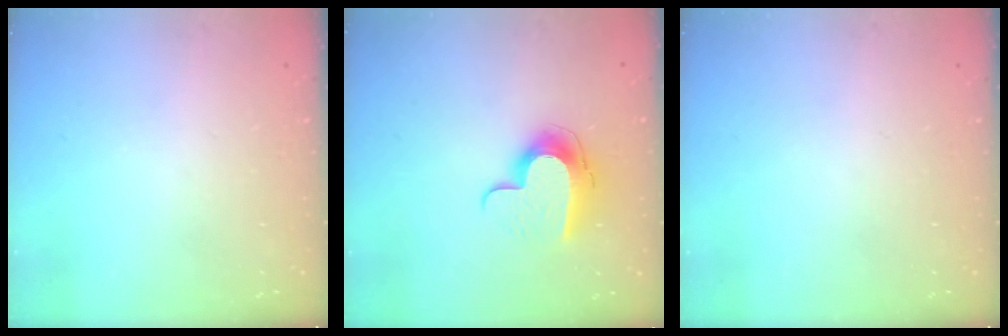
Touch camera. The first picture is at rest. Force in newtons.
{"total": 10.7, "press": 10.7, "slide": 0.8}
{"total": 0.0}